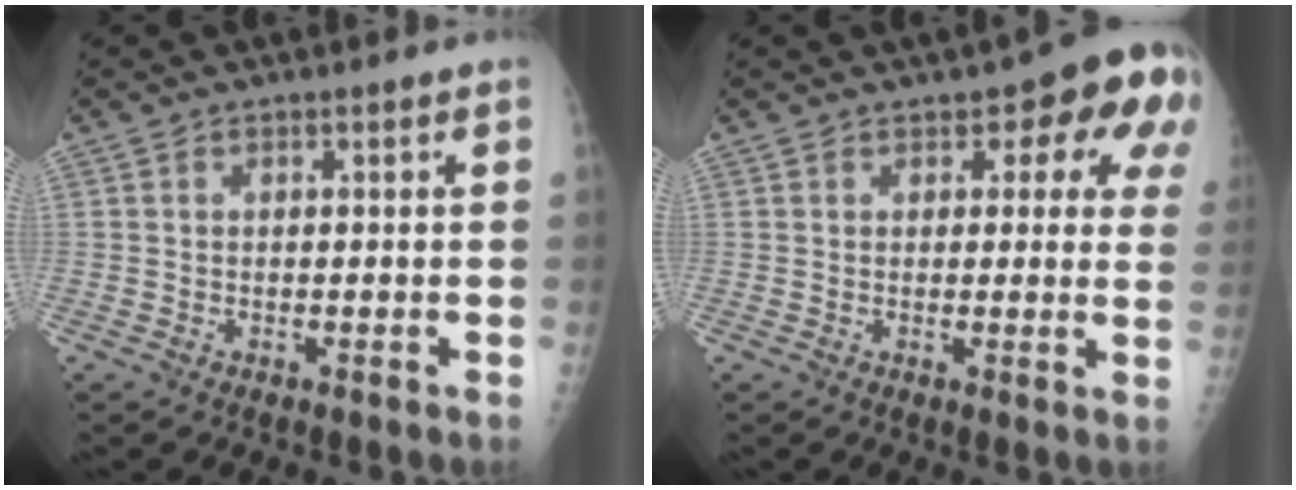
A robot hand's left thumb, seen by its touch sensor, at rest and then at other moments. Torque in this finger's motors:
{"motor_torque": [0.12, 0.55, -0.02, -0.04, 0.13]}